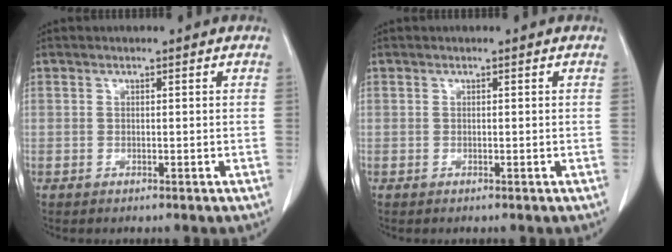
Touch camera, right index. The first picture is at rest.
{"total": 0.0}